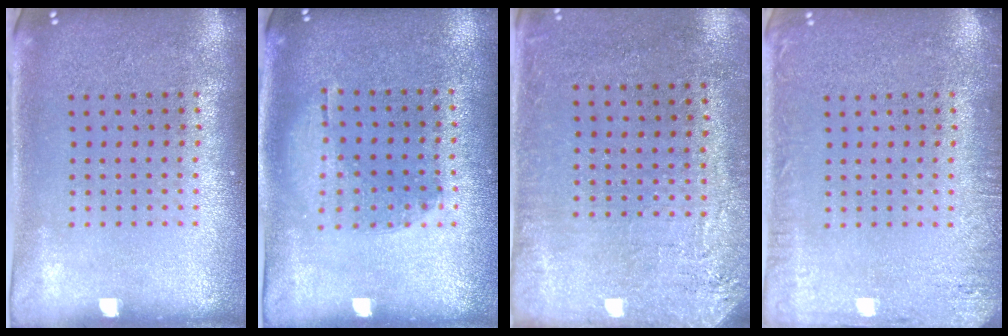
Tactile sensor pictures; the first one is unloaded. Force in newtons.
{"total": 1.1, "press": 0.8, "slide": 0.7}
{"total": 2.7, "press": 2.3, "slide": 1.4}
{"total": 2.2, "press": 2.1, "slide": 0.3}